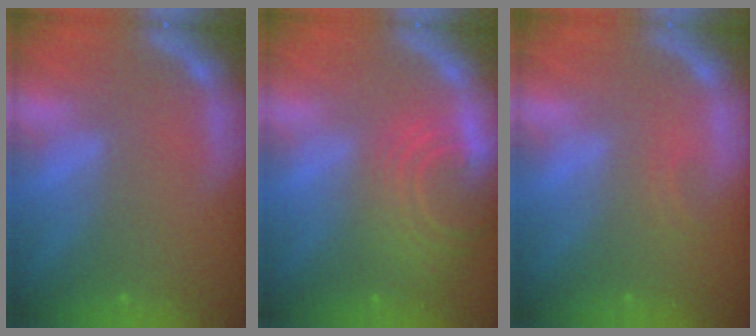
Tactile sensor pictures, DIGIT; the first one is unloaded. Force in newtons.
{"total": 7.6}
{"total": 0.9}